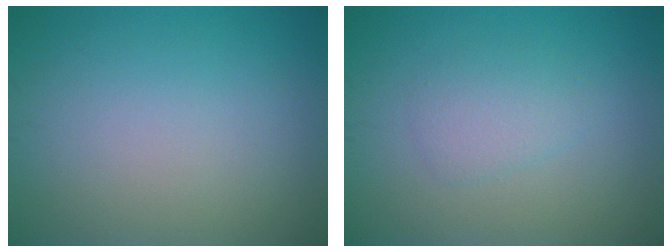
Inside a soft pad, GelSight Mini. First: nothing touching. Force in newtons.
{"total": 1.8, "press": 1.8, "slide": 0.0}